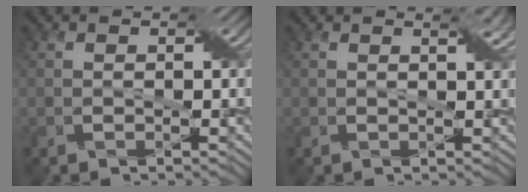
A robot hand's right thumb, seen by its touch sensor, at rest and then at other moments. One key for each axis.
{"total": 1.6, "fx": 1.1, "fy": 0.1, "fz": 1.2, "tx": -0.020, "ty": 0.001, "tz": 0.015}